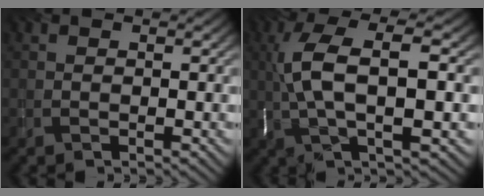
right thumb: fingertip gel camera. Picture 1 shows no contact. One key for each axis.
{"total": 8.8, "fx": 0.6, "fy": 2.5, "fz": 8.4, "tx": -0.177, "ty": 0.012, "tz": 0.006}